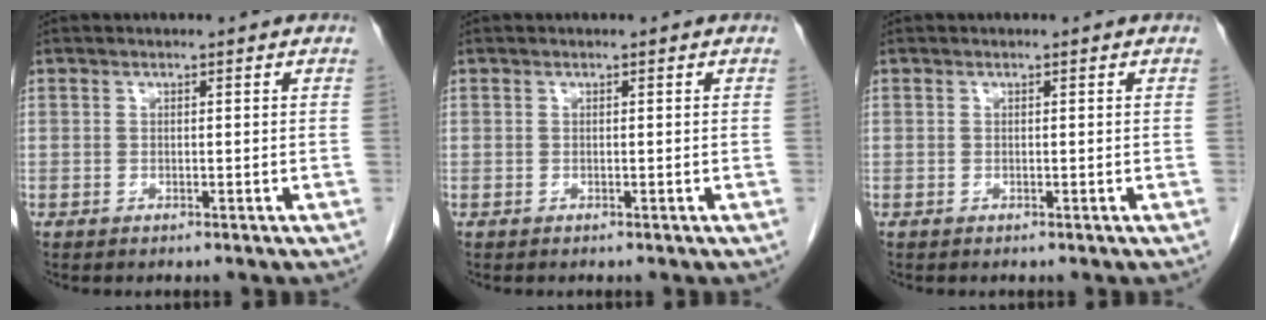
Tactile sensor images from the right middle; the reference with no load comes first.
{"total": 0.0}
{"total": 0.0}